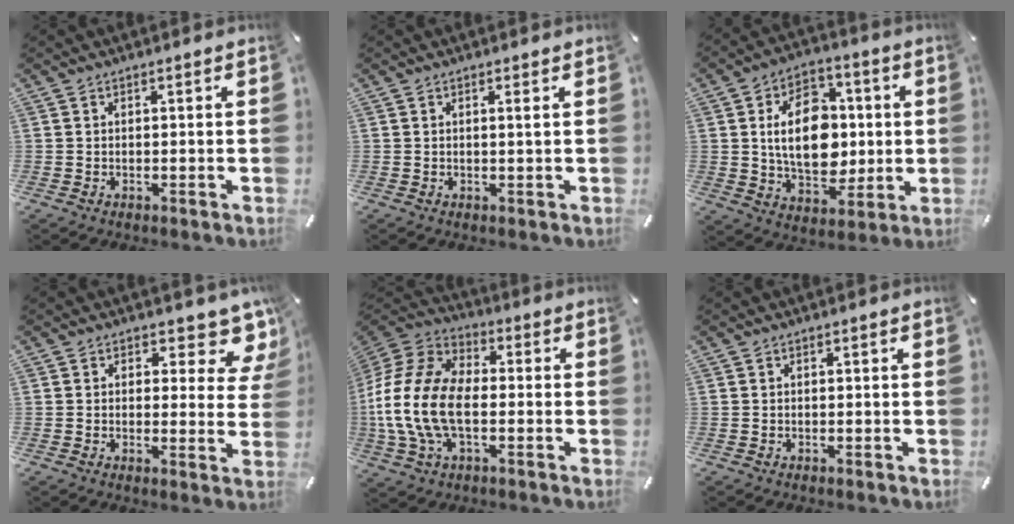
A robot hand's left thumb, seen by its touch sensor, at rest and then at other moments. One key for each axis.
{"total": 1.0, "fx": 0.3, "fy": -0.1, "fz": 1.0, "tx": -0.018, "ty": -0.002, "tz": 0.004}
{"total": 16.3, "fx": 1.1, "fy": 11.5, "fz": 11.5, "tx": -0.198, "ty": 0.007, "tz": 0.019}
{"total": 7.5, "fx": 5.0, "fy": 3.8, "fz": 4.2, "tx": -0.032, "ty": -0.043, "tz": 0.080}
{"total": 17.2, "fx": -3.8, "fy": 10.8, "fz": 12.9, "tx": -0.284, "ty": 0.017, "tz": -0.067}
{"total": 0.0}